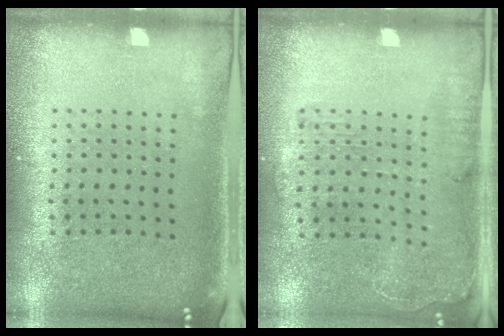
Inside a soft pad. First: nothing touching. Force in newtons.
{"total": 1.3, "press": 1.3, "slide": 0.3}